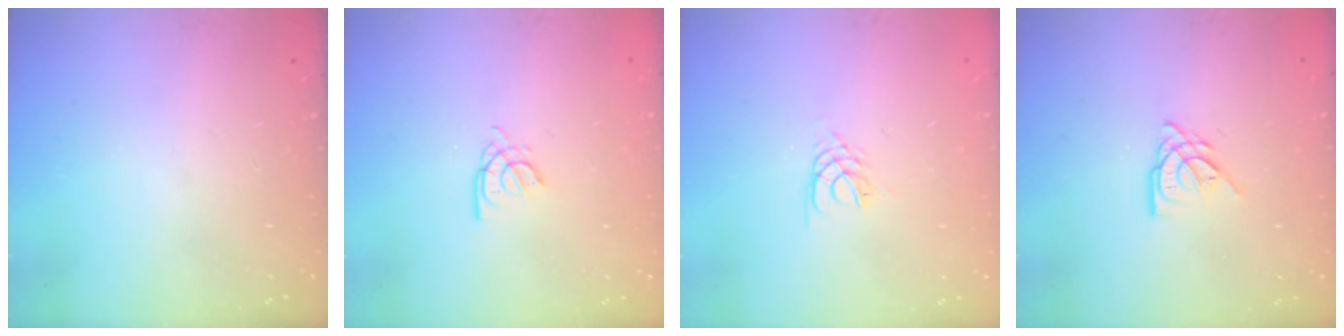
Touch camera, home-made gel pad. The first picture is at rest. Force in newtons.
{"total": 3.6, "press": 3.6, "slide": 0.4}
{"total": 3.5, "press": 3.5, "slide": 0.5}
{"total": 7.2, "press": 7.2, "slide": 0.7}